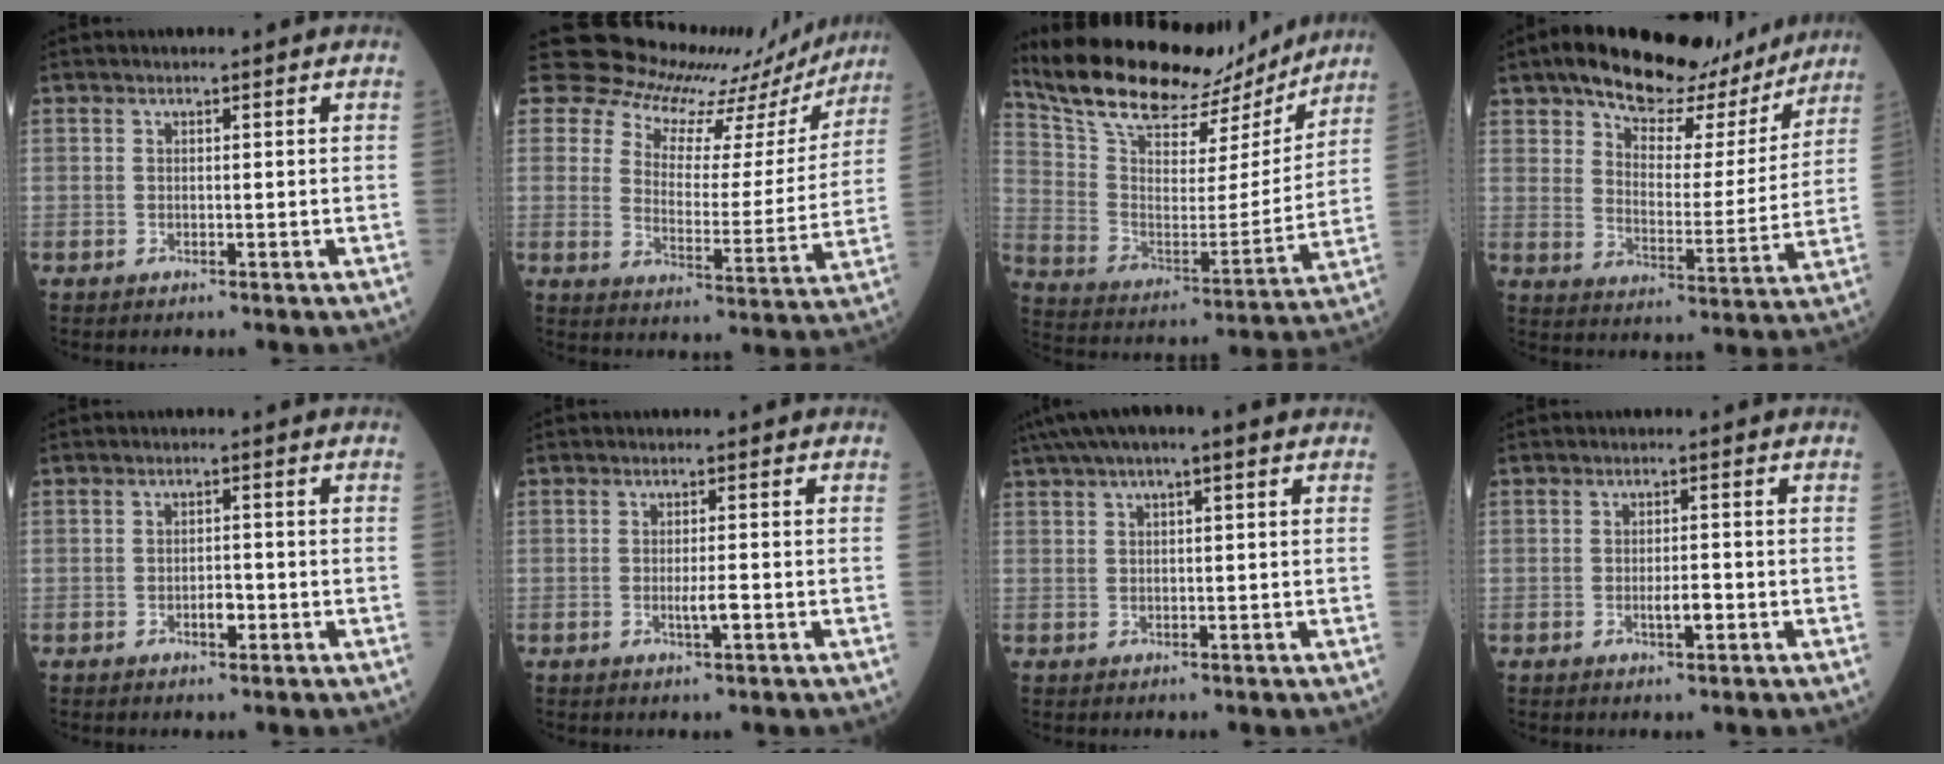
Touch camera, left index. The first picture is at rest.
{"total": 18.7, "force": [16.7, 6.7, 5.0], "torque": [-0.063, -0.036, 0.201]}
{"total": 23.2, "force": [20.2, 6.7, 9.2], "torque": [-0.163, 0.000, 0.311]}
{"total": 20.5, "force": [16.5, 7.5, 9.6], "torque": [-0.145, 0.007, 0.233]}
{"total": 2.0, "force": [-1.0, 0.8, 1.5], "torque": [-0.021, 0.000, -0.017]}
{"total": 1.9, "force": [-0.8, 0.1, 1.7], "torque": [-0.032, -0.006, -0.014]}
{"total": 7.9, "force": [5.2, 1.5, 5.8], "torque": [-0.103, 0.044, 0.084]}
{"total": 2.2, "force": [-0.9, 0.5, 2.0], "torque": [-0.031, -0.003, -0.016]}